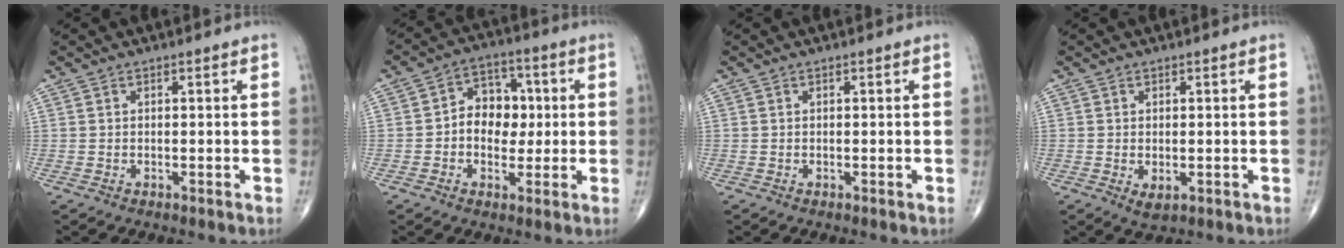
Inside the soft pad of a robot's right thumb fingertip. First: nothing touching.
{"total": 9.1, "force": [0.1, 7.0, 5.8], "torque": [-0.042, 0.021, -0.006]}
{"total": 0.0}
{"total": 2.2, "force": [-0.4, 1.2, 1.7], "torque": [-0.026, -0.004, -0.001]}